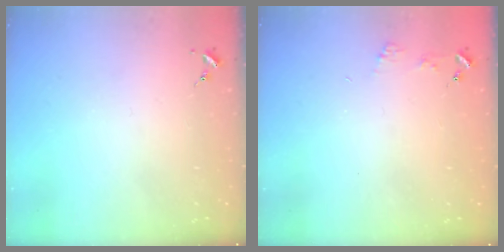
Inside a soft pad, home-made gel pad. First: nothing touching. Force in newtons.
{"total": 3.1, "press": 3.1, "slide": 0.3}